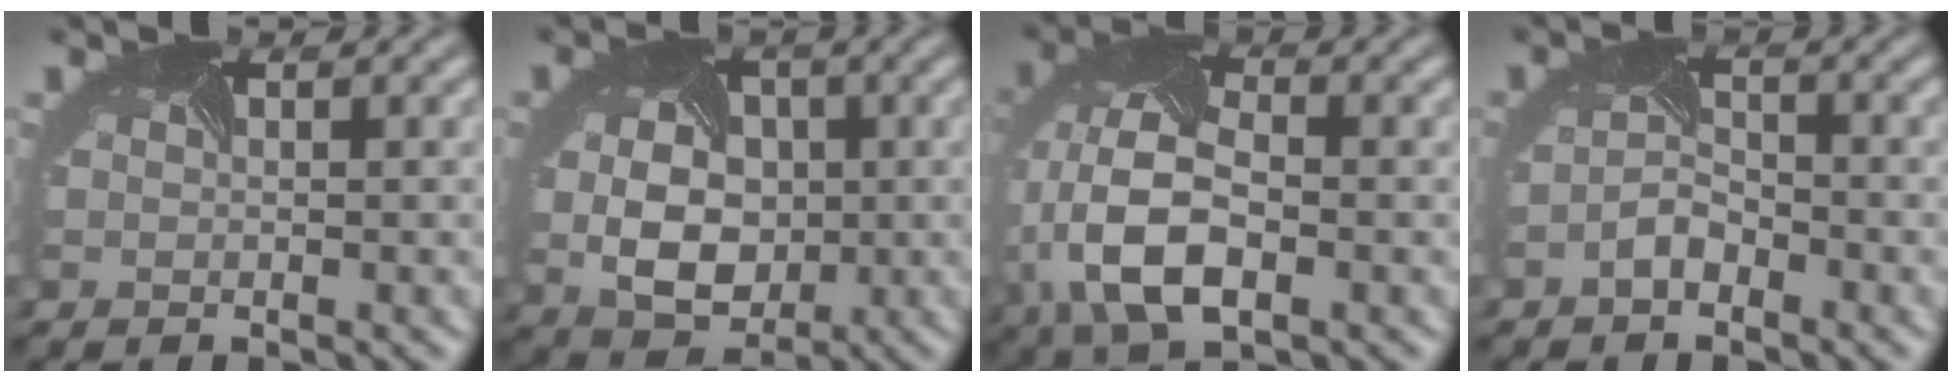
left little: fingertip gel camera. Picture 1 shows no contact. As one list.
[{"total": 7.5, "force": [-0.4, 5.6, 5.0], "torque": [-0.090, -0.016, 0.003]}, {"total": 9.4, "force": [-2.1, 5.4, 7.4], "torque": [-0.178, -0.011, -0.045]}, {"total": 1.9, "force": [-1.5, 0.8, 0.8], "torque": [-0.024, 0.003, -0.031]}]